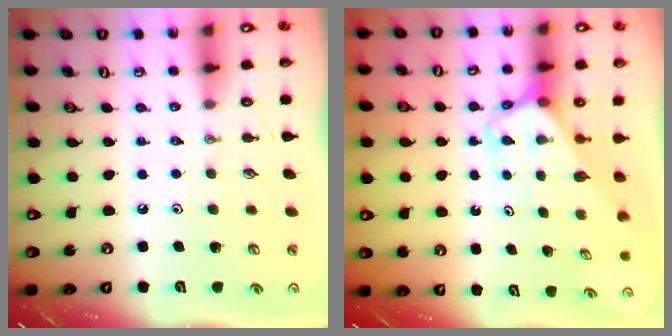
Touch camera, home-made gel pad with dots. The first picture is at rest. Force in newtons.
{"total": 3.2, "press": 3.2, "slide": 0.2}